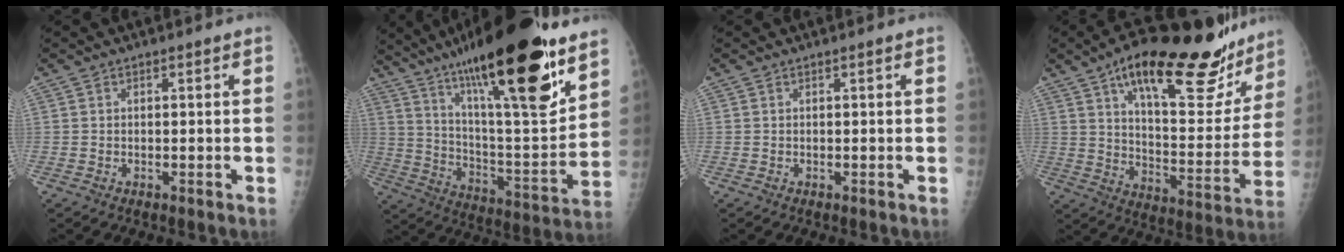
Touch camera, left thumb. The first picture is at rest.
{"total": 29.7, "force": [18.5, 6.7, 22.2], "torque": [-0.338, -0.066, 0.308]}
{"total": 0.0}
{"total": 28.6, "force": [18.9, 10.2, 18.9], "torque": [-0.235, -0.060, 0.276]}